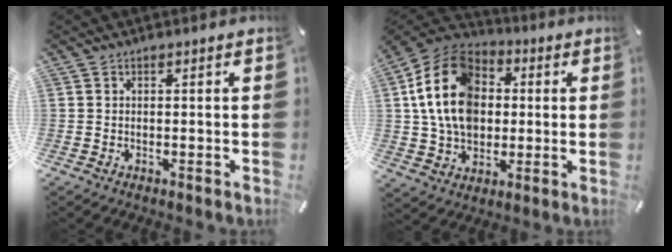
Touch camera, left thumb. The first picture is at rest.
{"total": 16.6, "force": [1.3, 13.4, 9.6], "torque": [-0.207, 0.009, 0.025]}